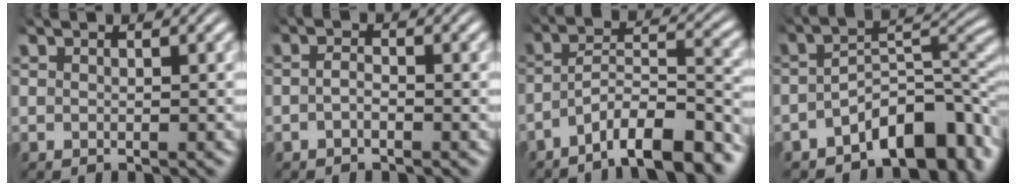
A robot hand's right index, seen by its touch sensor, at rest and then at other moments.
{"total": 1.2, "force": [-0.9, 0.5, 0.8], "torque": [-0.018, -0.008, -0.013]}
{"total": 8.3, "force": [-5.6, 3.3, 5.1], "torque": [-0.071, -0.013, -0.086]}
{"total": 7.9, "force": [-3.9, 3.8, 5.8], "torque": [-0.071, -0.018, -0.057]}